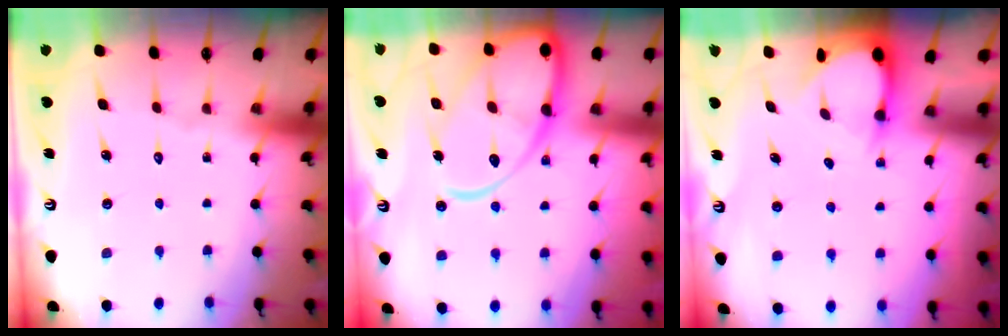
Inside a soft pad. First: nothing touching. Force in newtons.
{"total": 18.7, "press": 18.6, "slide": 1.9}
{"total": 3.4, "press": 3.4, "slide": 0.3}